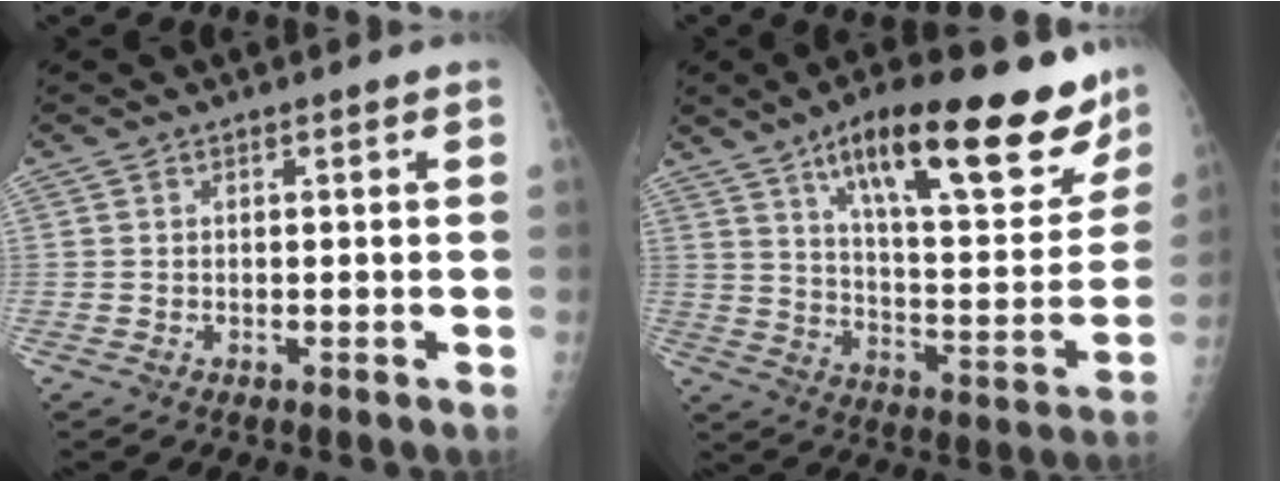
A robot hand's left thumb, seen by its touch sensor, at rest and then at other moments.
{"total": 26.1, "force": [16.8, 8.0, 18.3], "torque": [-0.221, -0.058, 0.258]}